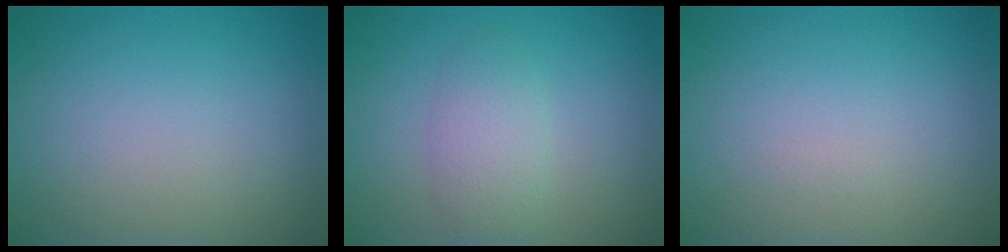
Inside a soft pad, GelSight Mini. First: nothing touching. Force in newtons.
{"total": 2.8, "press": 2.8, "slide": 0.1}
{"total": 0.0}